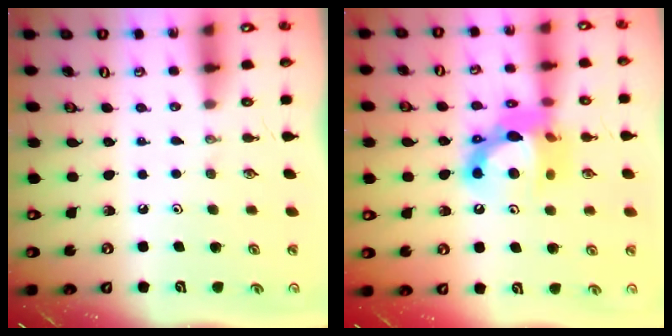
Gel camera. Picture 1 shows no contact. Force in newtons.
{"total": 14.6, "press": 14.6, "slide": 1.0}